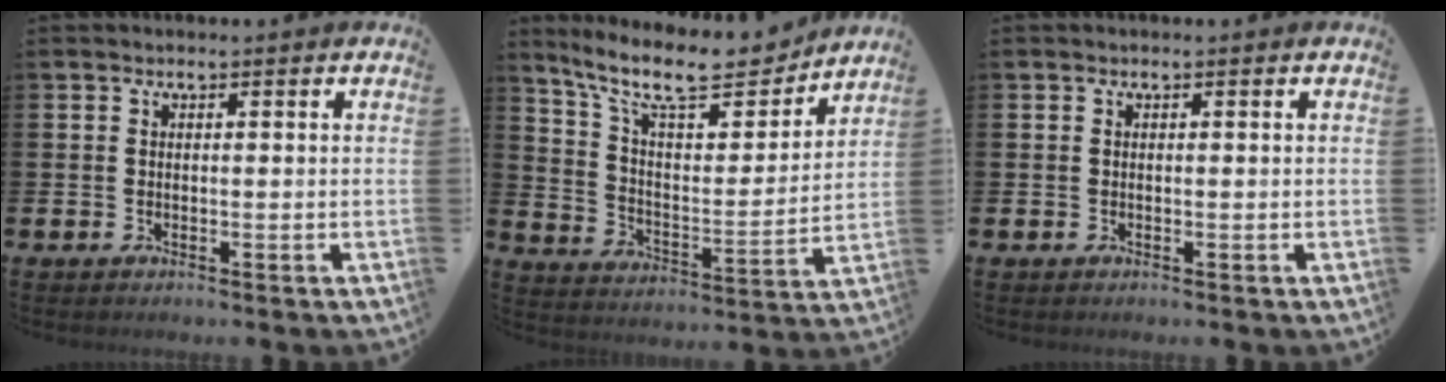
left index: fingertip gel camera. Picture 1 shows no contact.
{"total": 12.2, "force": [10.5, 3.1, 5.2], "torque": [-0.133, -0.064, 0.184]}
{"total": 0.0}